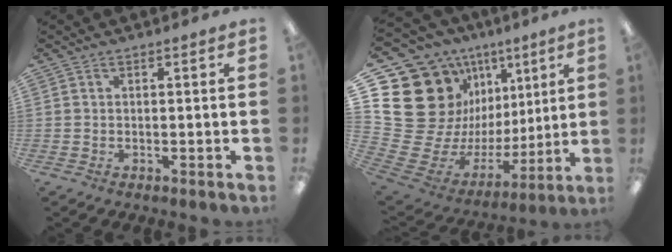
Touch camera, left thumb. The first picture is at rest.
{"total": 24.6, "force": [9.4, 19.1, 12.3], "torque": [-0.232, -0.089, 0.226]}